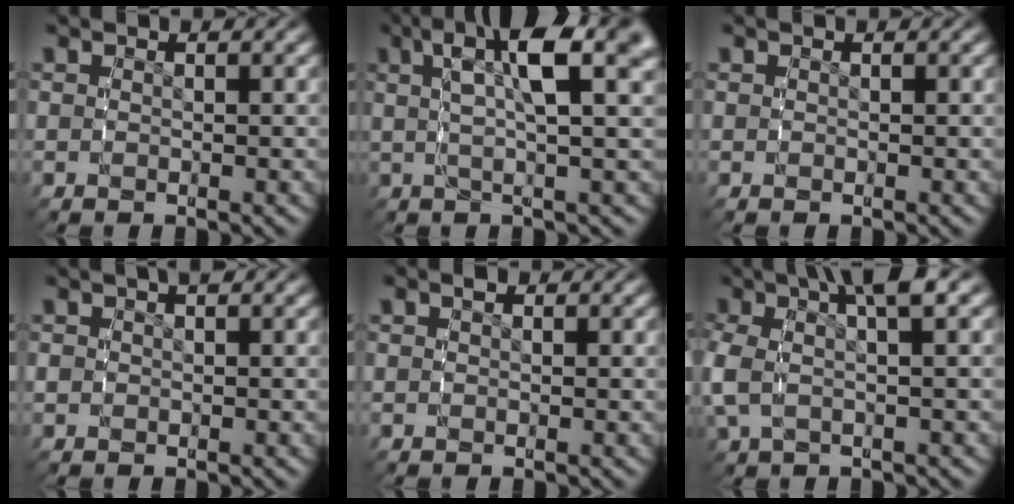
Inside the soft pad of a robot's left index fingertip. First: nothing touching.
{"total": 9.3, "force": [4.2, 2.6, 7.9], "torque": [-0.103, 0.030, 0.055]}
{"total": 0.0}
{"total": 0.7, "force": [0.1, 0.6, 0.5], "torque": [-0.011, 0.002, 0.003]}
{"total": 0.5, "force": [0.2, 0.3, 0.3], "torque": [-0.008, 0.000, 0.003]}
{"total": 5.4, "force": [1.5, 2.2, 4.6], "torque": [-0.102, 0.006, 0.024]}